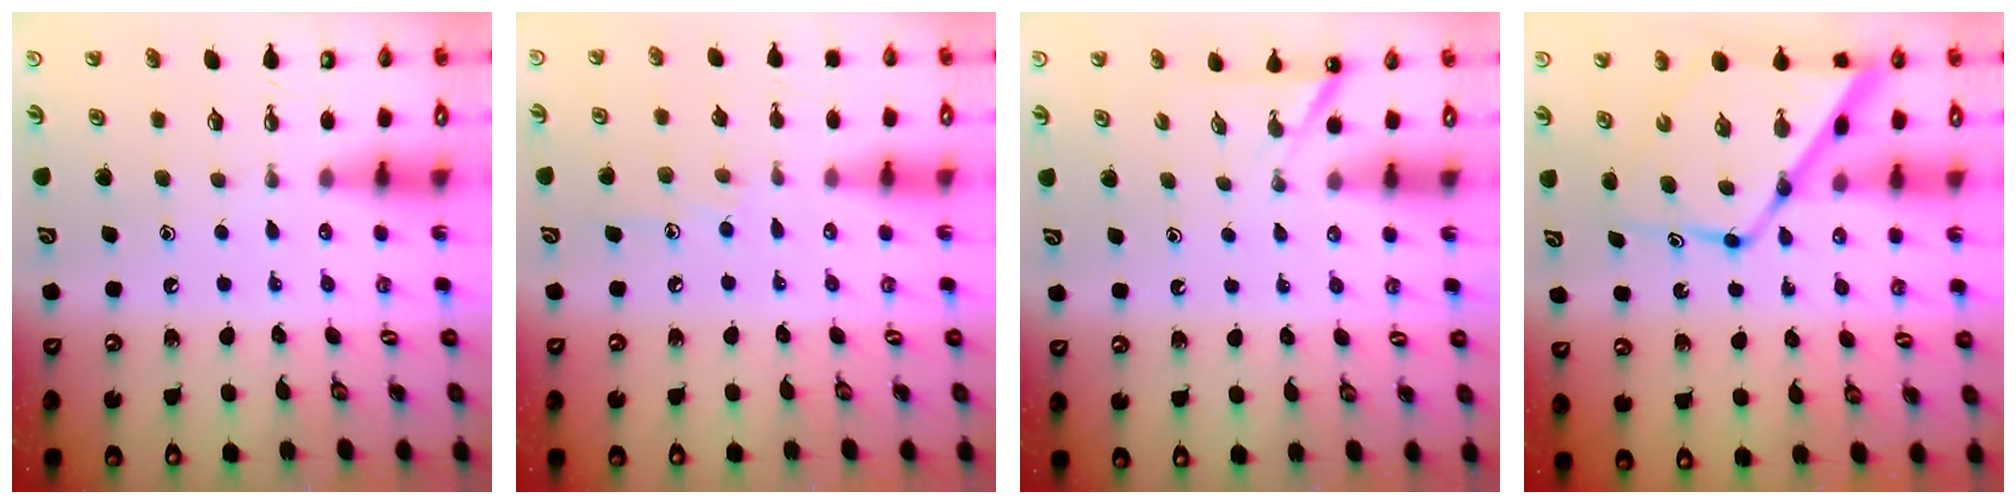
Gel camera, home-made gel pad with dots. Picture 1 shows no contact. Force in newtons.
{"total": 6.4, "press": 6.4, "slide": 0.6}
{"total": 2.3, "press": 2.3, "slide": 0.2}
{"total": 14.0, "press": 13.9, "slide": 1.2}